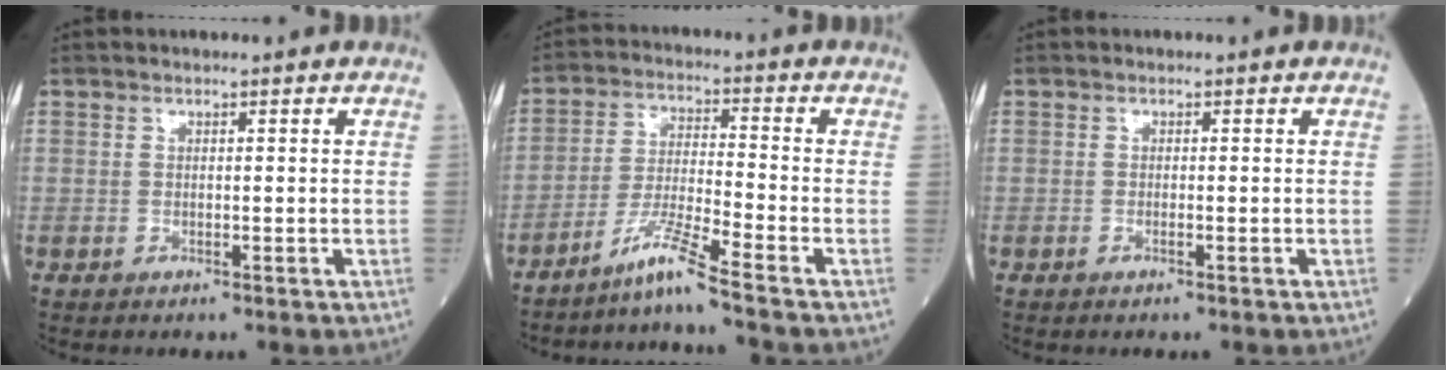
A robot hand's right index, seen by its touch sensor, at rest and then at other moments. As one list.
[{"total": 6.7, "force": [-5.4, -1.8, 3.6], "torque": [-0.075, -0.024, -0.109]}, {"total": 0.6, "force": [-0.4, -0.1, 0.4], "torque": [-0.005, 0.000, -0.009]}]